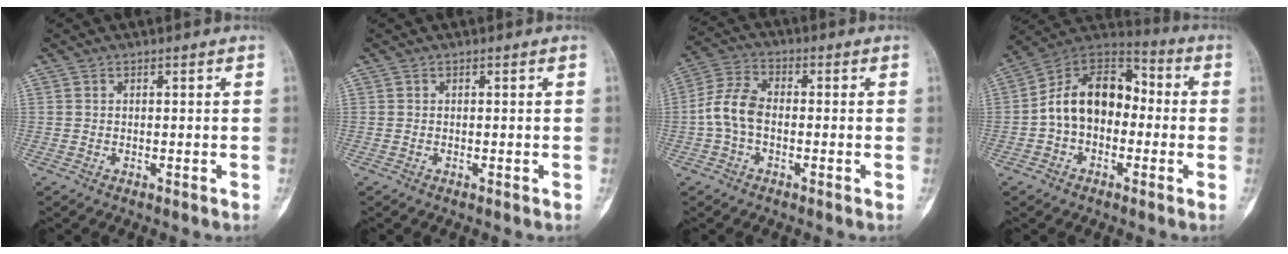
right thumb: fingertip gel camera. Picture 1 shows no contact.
{"total": 0.0}
{"total": 7.3, "force": [-1.2, 4.4, 5.6], "torque": [-0.116, 0.022, -0.034]}
{"total": 14.5, "force": [-1.1, 10.2, 10.3], "torque": [-0.146, 0.050, -0.034]}